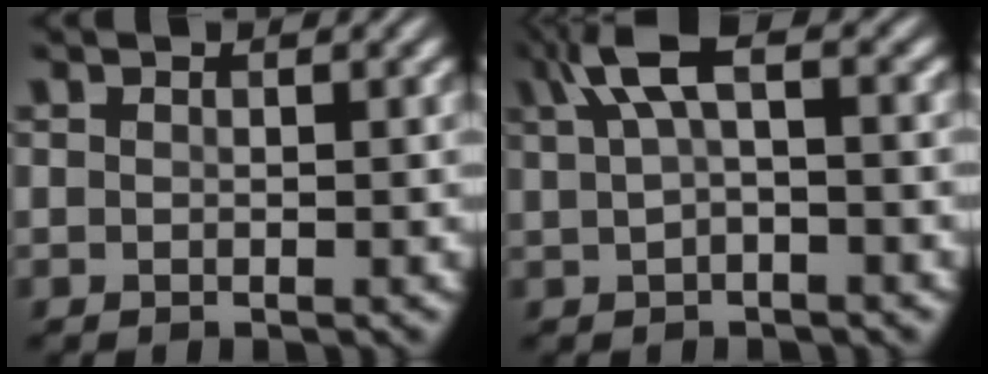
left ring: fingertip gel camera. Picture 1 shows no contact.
{"total": 4.3, "force": [1.6, 1.5, 3.7], "torque": [-0.073, 0.009, 0.026]}